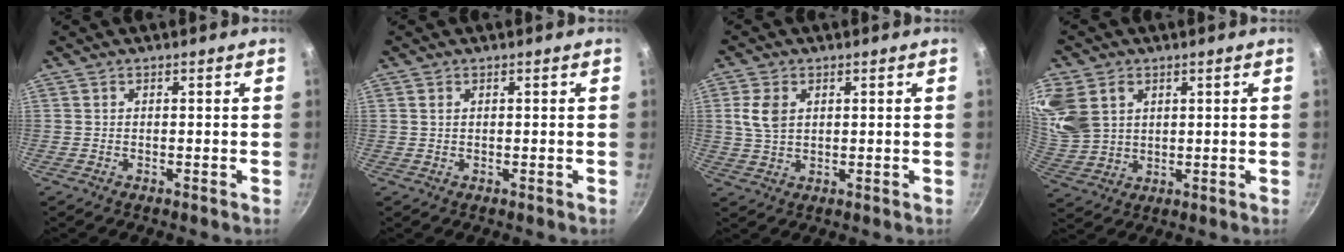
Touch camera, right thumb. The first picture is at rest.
{"total": 0.8, "force": [0.3, 0.6, 0.4], "torque": [-0.007, 0.002, 0.007]}
{"total": 5.4, "force": [1.5, 3.6, 3.7], "torque": [-0.070, -0.001, 0.030]}
{"total": 13.3, "force": [4.8, 10.2, 7.0], "torque": [-0.149, -0.008, 0.107]}